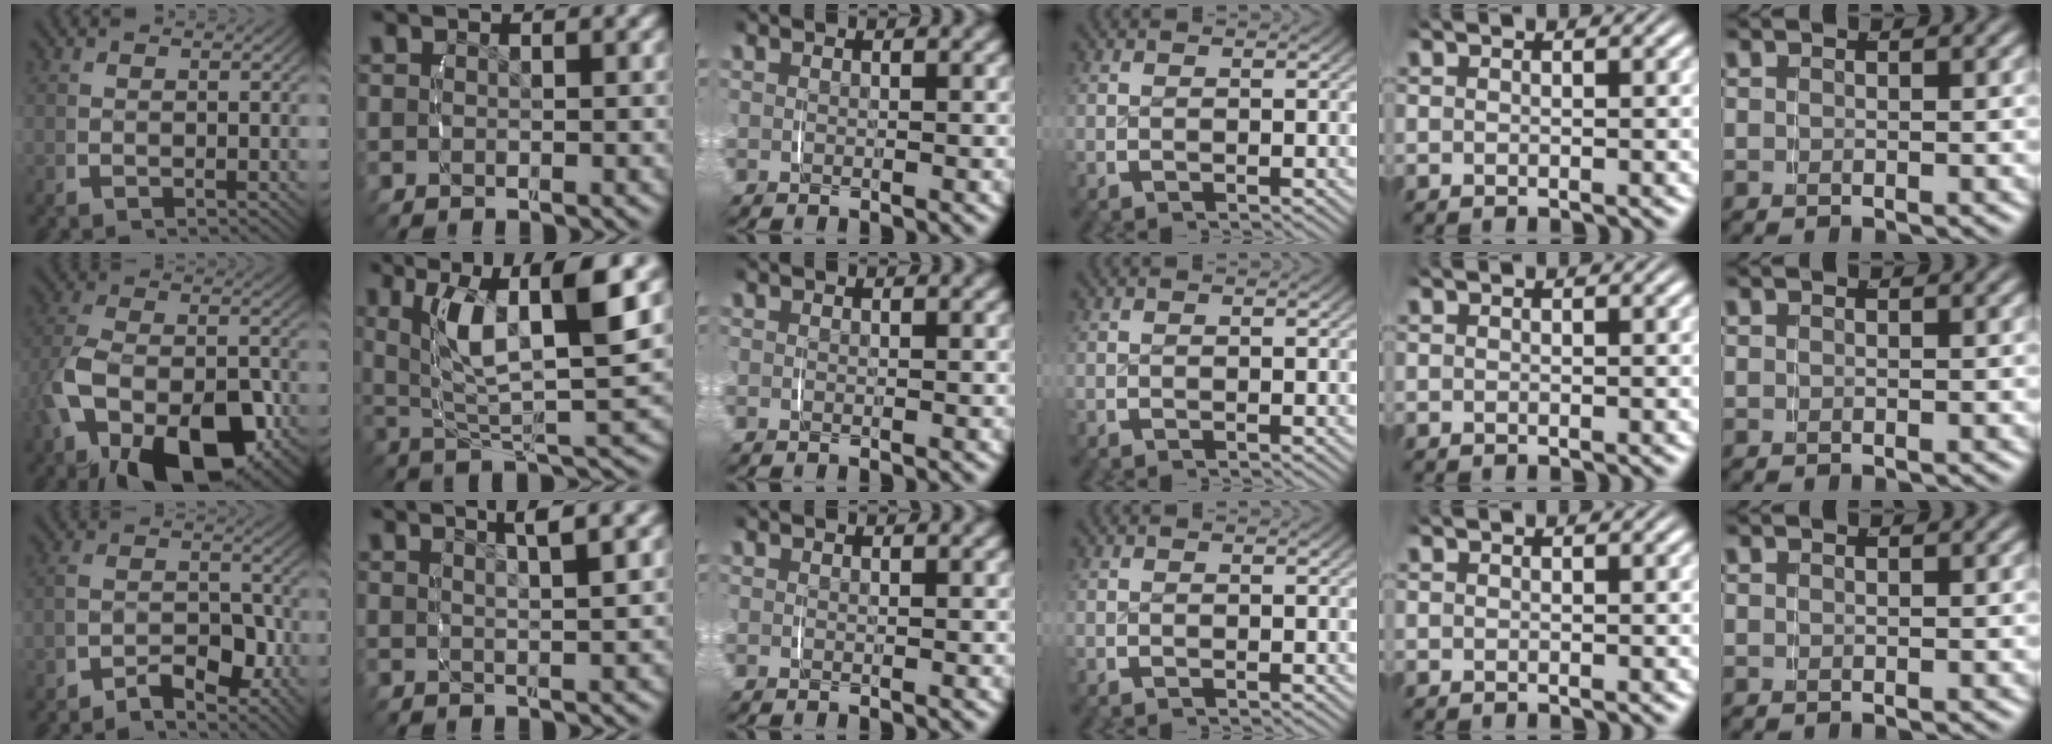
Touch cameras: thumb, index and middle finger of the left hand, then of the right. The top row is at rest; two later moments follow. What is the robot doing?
{"motion": "lift_and_place", "object": "ethernet cable"}